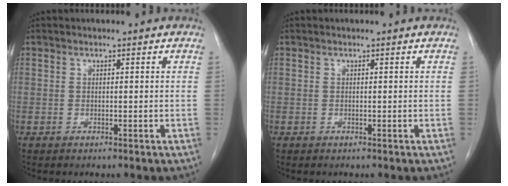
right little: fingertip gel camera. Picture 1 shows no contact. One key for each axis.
{"total": 0.0}